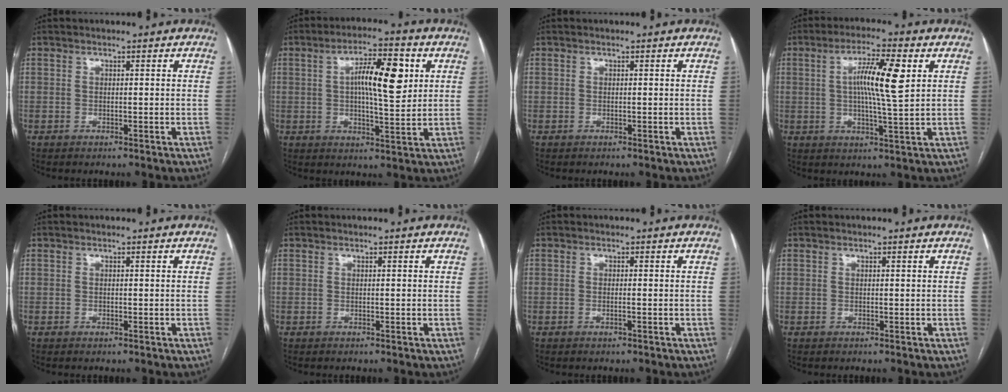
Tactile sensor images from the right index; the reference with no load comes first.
{"total": 10.3, "force": [2.5, 2.5, 9.7], "torque": [-0.163, 0.014, 0.039]}
{"total": 0.0}
{"total": 9.2, "force": [2.1, 0.4, 9.0], "torque": [-0.160, 0.005, 0.034]}
{"total": 0.0}
{"total": 0.0}
{"total": 0.8, "force": [-0.3, 0.0, 0.7], "torque": [-0.016, -0.001, -0.004]}
{"total": 0.0}